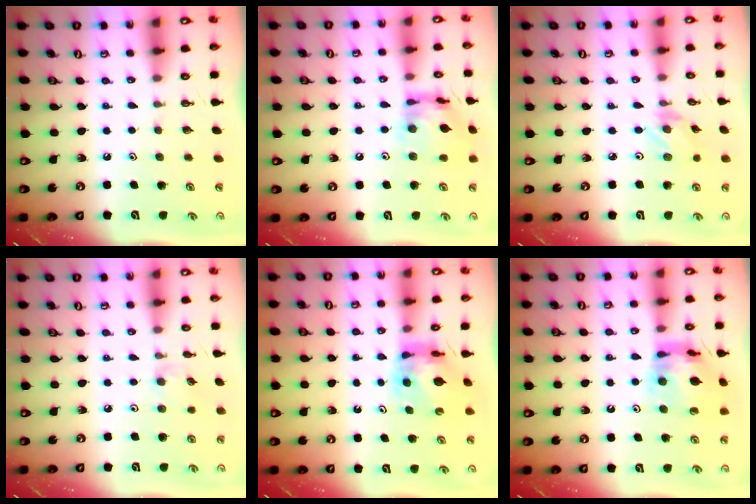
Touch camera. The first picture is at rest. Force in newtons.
{"total": 12.8, "press": 12.8, "slide": 0.9}
{"total": 2.1, "press": 2.1, "slide": 0.3}
{"total": 5.1, "press": 5.1, "slide": 0.7}
{"total": 9.7, "press": 9.6, "slide": 1.2}
{"total": 12.5, "press": 12.4, "slide": 1.4}